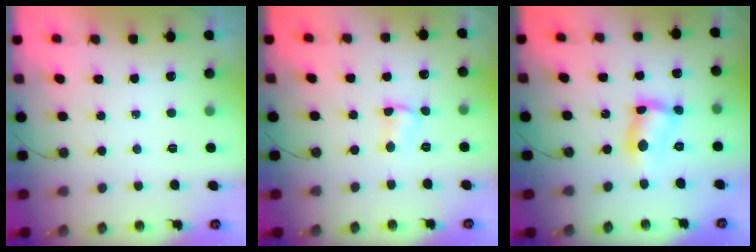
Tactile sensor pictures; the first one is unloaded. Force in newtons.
{"total": 2.6, "press": 2.6, "slide": 0.4}
{"total": 7.9, "press": 7.9, "slide": 0.4}